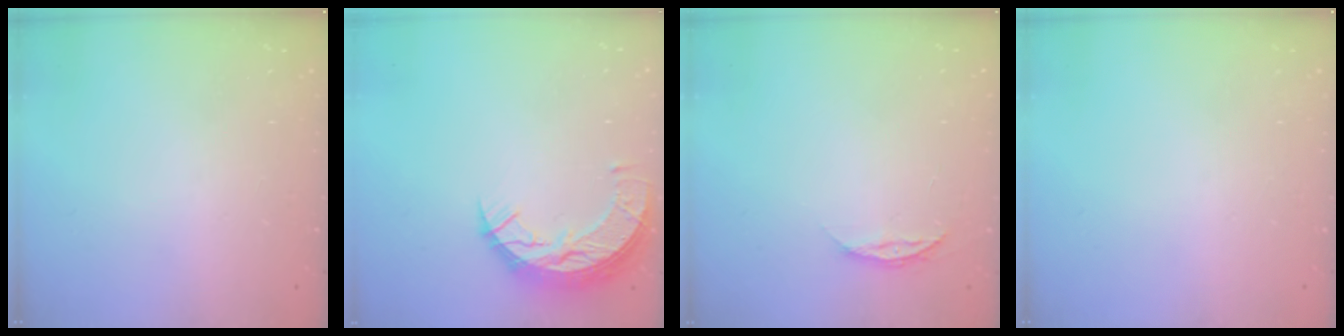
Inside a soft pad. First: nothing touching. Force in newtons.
{"total": 10.7, "press": 10.7, "slide": 0.8}
{"total": 4.9, "press": 4.9, "slide": 0.6}
{"total": 0.0}